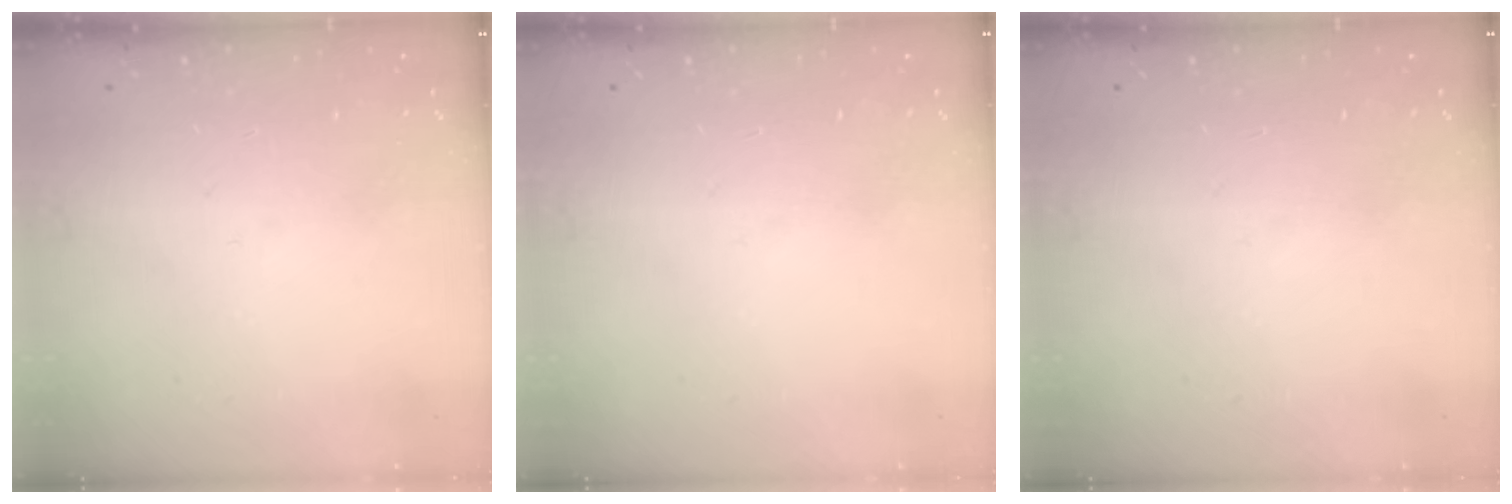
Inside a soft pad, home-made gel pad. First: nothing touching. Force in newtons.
{"total": 0.0}
{"total": 0.0}